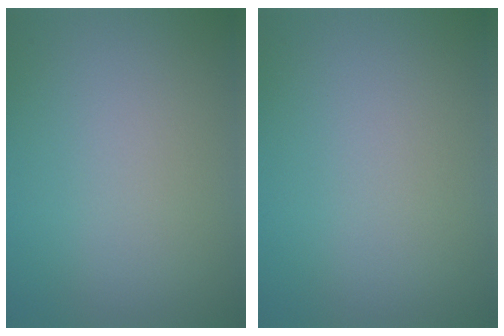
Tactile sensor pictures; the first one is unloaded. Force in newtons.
{"total": 0.0}